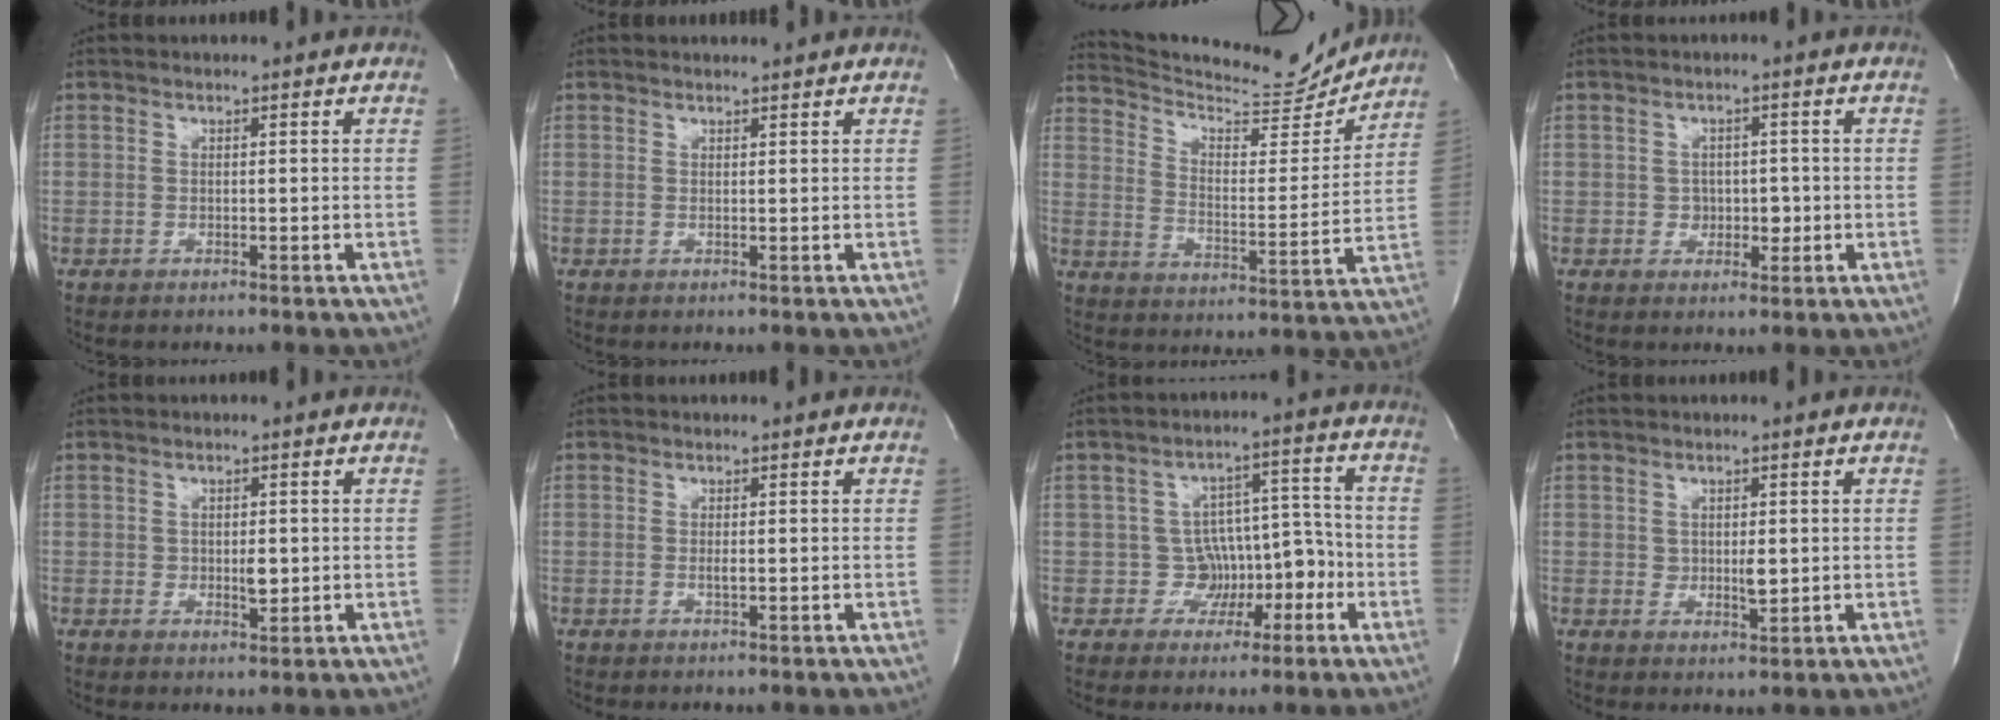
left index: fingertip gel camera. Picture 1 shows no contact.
{"total": 1.4, "force": [1.3, 0.0, 0.2], "torque": [-0.005, 0.005, 0.020]}
{"total": 16.7, "force": [16.2, 1.5, 3.3], "torque": [-0.058, -0.039, 0.239]}
{"total": 2.7, "force": [-0.6, 2.3, 1.2], "torque": [-0.009, 0.004, -0.005]}
{"total": 2.2, "force": [-0.3, 1.3, 1.8], "torque": [-0.023, -0.003, 0.000]}
{"total": 0.7, "force": [-0.2, 0.1, 0.6], "torque": [-0.017, 0.000, -0.003]}
{"total": 6.3, "force": [-2.5, 5.5, 1.6], "torque": [0.011, 0.038, -0.030]}
{"total": 2.4, "force": [0.1, 1.3, 2.0], "torque": [-0.028, -0.007, 0.006]}